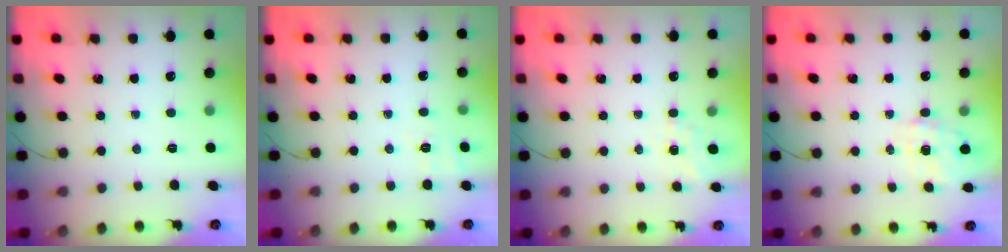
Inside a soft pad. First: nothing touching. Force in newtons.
{"total": 2.3, "press": 0.9, "slide": 2.1}
{"total": 5.7, "press": 5.5, "slide": 1.5}
{"total": 6.2, "press": 6.1, "slide": 0.9}